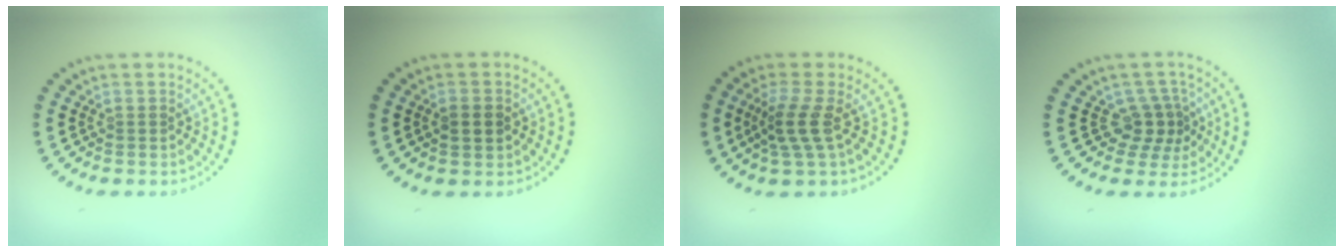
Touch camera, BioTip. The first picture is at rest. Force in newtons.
{"total": 1.8, "press": 1.8, "slide": 0.1}
{"total": 2.8, "press": 2.4, "slide": 1.4}
{"total": 2.9, "press": 2.1, "slide": 1.9}